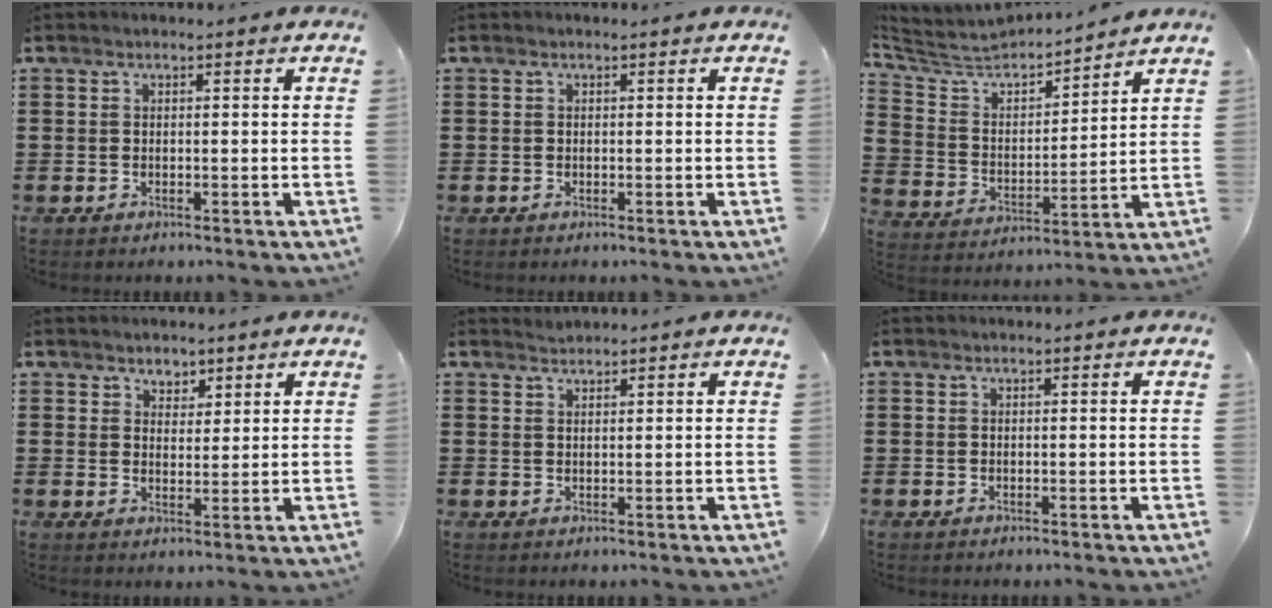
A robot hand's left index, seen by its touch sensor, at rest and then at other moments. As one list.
[{"total": 0.0}, {"total": 5.2, "force": [4.7, 2.1, 0.9], "torque": [-0.052, -0.037, 0.075]}, {"total": 2.8, "force": [1.9, 2.0, 0.2], "torque": [-0.007, 0.008, 0.033]}, {"total": 0.8, "force": [0.8, 0.0, 0.0], "torque": [0.000, -0.001, 0.016]}, {"total": 0.0}]